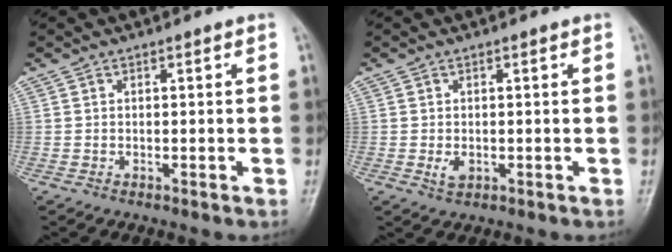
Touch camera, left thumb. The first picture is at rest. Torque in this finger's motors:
{"motor_torque": [0.28, 0.45, 0.29, -0.11, 0.01]}